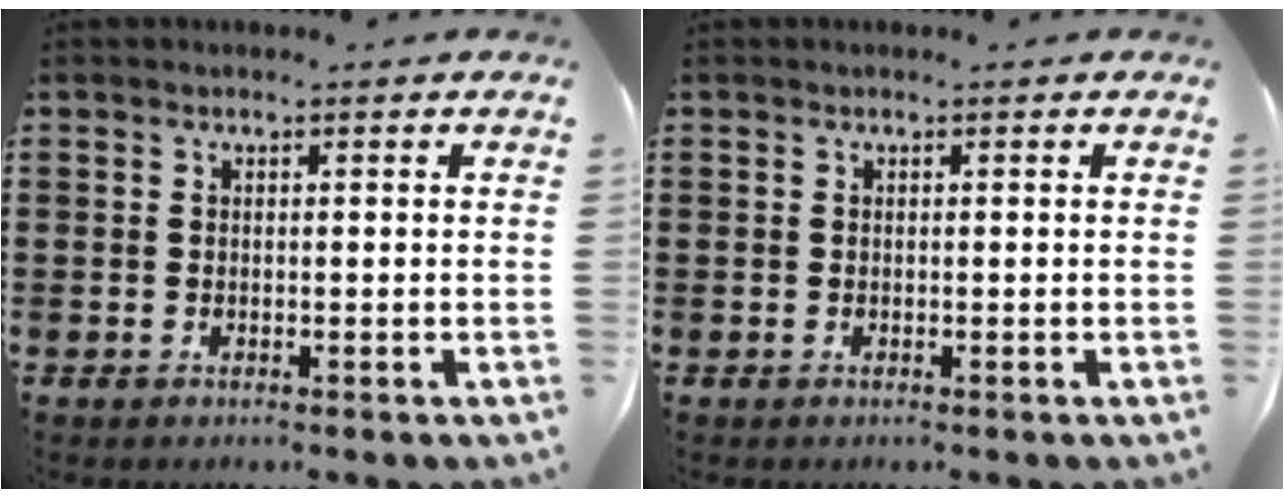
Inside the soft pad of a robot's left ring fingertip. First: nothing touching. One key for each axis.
{"total": 0.0}